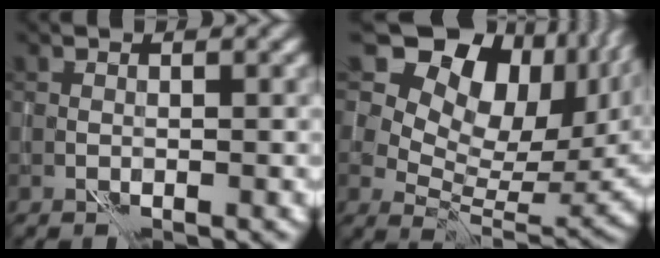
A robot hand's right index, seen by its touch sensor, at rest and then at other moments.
{"total": 17.1, "force": [8.1, 10.1, 11.1], "torque": [-0.186, 0.043, 0.140]}